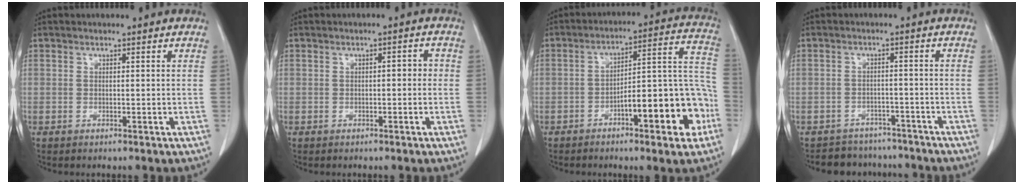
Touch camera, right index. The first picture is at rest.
{"total": 1.8, "force": [-0.2, 0.8, 1.6], "torque": [-0.022, 0.009, -0.001]}
{"total": 15.3, "force": [-6.3, 3.5, 13.5], "torque": [-0.178, 0.040, -0.085]}
{"total": 7.5, "force": [-6.7, 3.4, 0.0], "torque": [0.010, 0.018, -0.085]}